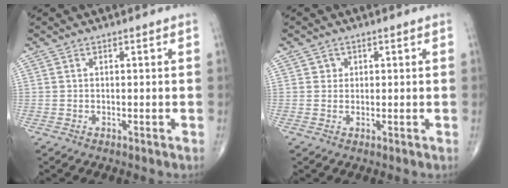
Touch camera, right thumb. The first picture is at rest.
{"total": 1.4, "force": [0.4, 1.3, 0.2], "torque": [0.008, 0.000, 0.003]}